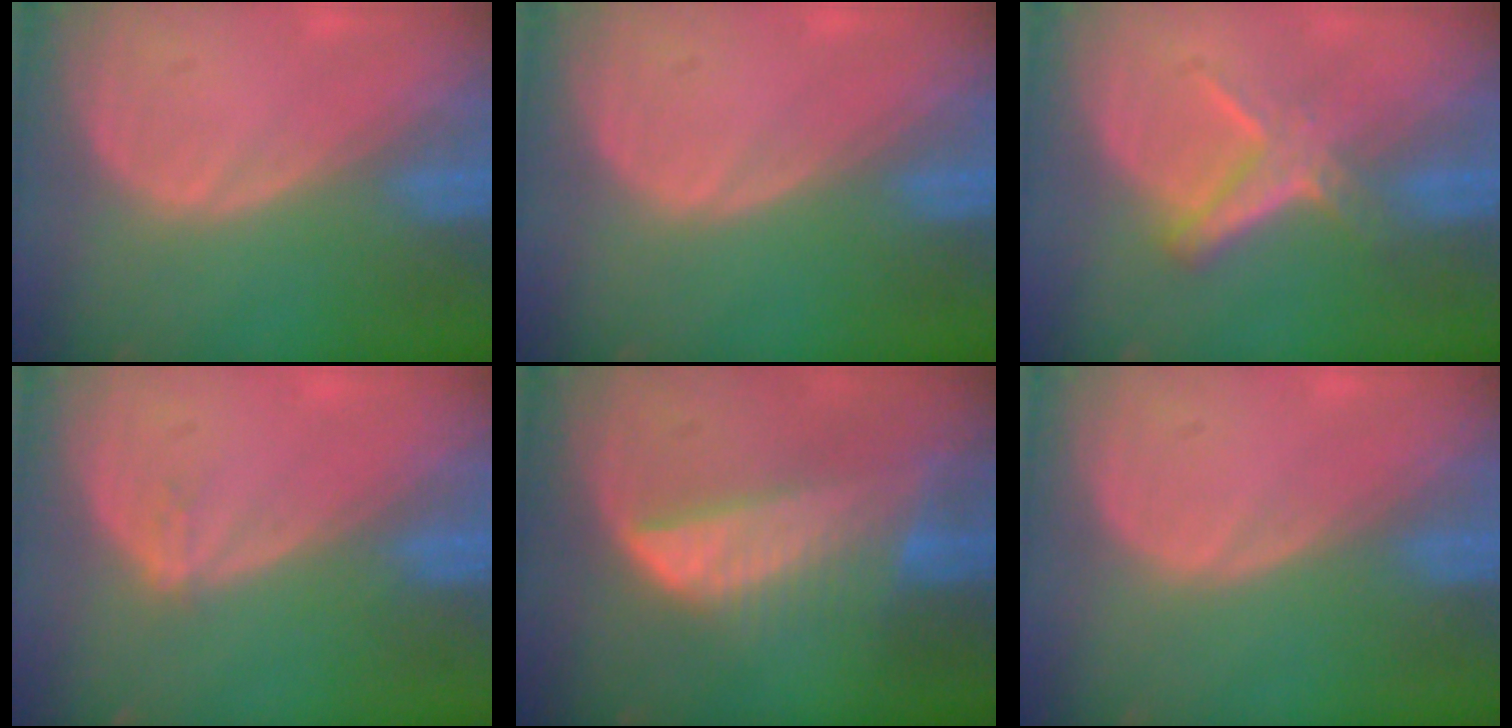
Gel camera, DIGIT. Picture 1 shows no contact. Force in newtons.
{"total": 0.0}
{"total": 5.8, "press": 5.1, "slide": 2.6}
{"total": 1.2, "press": 0.8, "slide": 0.8}
{"total": 6.4, "press": 6.3, "slide": 1.0}
{"total": 0.0}